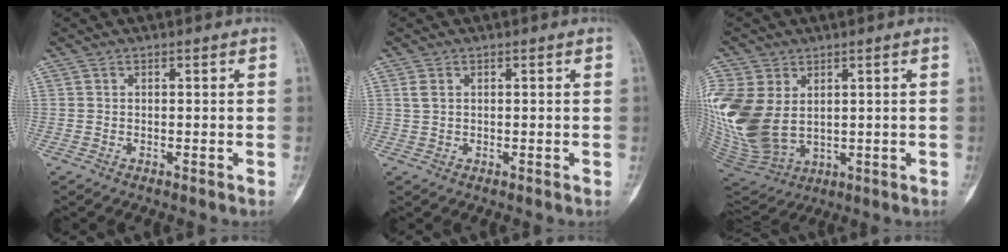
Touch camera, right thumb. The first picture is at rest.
{"total": 1.9, "force": [0.6, 1.3, 1.2], "torque": [-0.029, 0.004, 0.018]}
{"total": 18.9, "force": [2.7, 13.6, 12.8], "torque": [-0.308, -0.015, 0.080]}